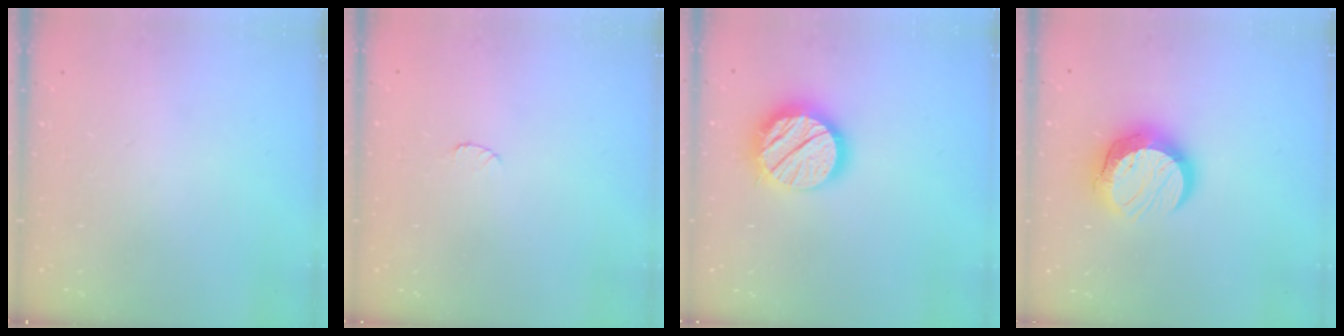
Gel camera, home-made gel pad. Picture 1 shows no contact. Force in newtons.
{"total": 4.8, "press": 4.7, "slide": 0.6}
{"total": 16.9, "press": 16.8, "slide": 1.5}
{"total": 13.2, "press": 13.2, "slide": 1.0}